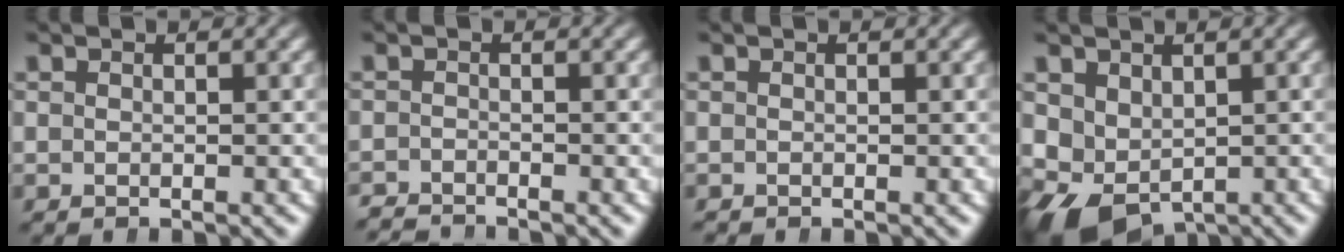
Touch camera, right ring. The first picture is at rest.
{"total": 2.1, "force": [-2.1, 0.5, -0.2], "torque": [0.001, -0.014, -0.035]}
{"total": 0.0}
{"total": 8.5, "force": [-3.6, 6.9, 3.4], "torque": [-0.113, -0.063, -0.028]}